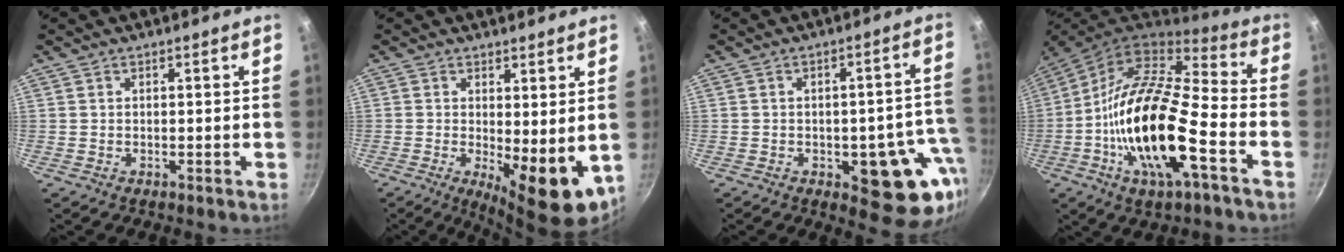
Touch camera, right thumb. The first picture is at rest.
{"total": 9.9, "force": [-0.4, 3.6, 9.2], "torque": [-0.113, -0.015, 0.006]}
{"total": 14.8, "force": [-4.3, 7.2, 12.1], "torque": [-0.079, 0.018, -0.051]}
{"total": 22.8, "force": [-6.5, 8.3, 20.2], "torque": [-0.375, 0.031, -0.137]}